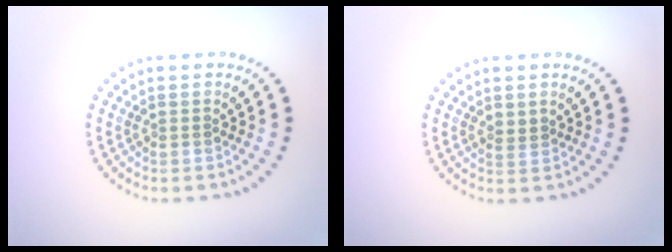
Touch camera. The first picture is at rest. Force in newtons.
{"total": 0.8, "press": 0.8, "slide": 0.2}